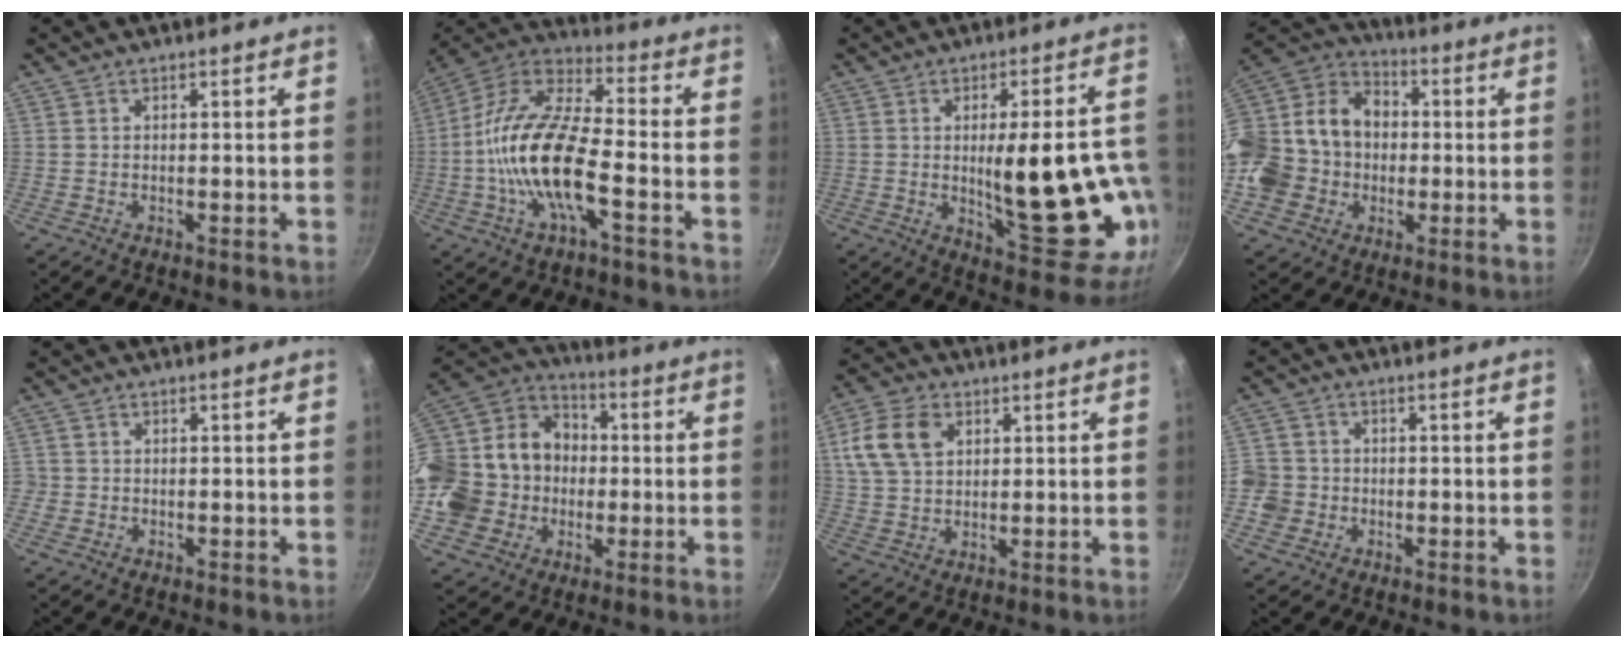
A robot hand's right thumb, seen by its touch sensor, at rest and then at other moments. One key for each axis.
{"total": 18.2, "fx": -4.4, "fy": 6.9, "fz": 16.3, "tx": -0.310, "ty": 0.041, "tz": -0.105}
{"total": 22.0, "fx": -2.4, "fy": 7.5, "fz": 20.6, "tx": -0.251, "ty": -0.010, "tz": -0.015}
{"total": 23.6, "fx": -2.6, "fy": 20.4, "fz": 11.7, "tx": -0.238, "ty": 0.057, "tz": -0.047}
{"total": 1.3, "fx": -0.5, "fy": 1.2, "fz": 0.2, "tx": 0.000, "ty": 0.003, "tz": -0.009}
{"total": 24.0, "fx": -3.0, "fy": 21.2, "fz": 10.9, "tx": -0.214, "ty": 0.053, "tz": -0.044}
{"total": 10.3, "fx": 3.5, "fy": 7.1, "fz": 6.6, "tx": -0.117, "ty": 0.001, "tz": 0.063}
{"total": 6.0, "fx": -1.8, "fy": 5.4, "fz": 1.7, "tx": -0.013, "ty": 0.021, "tz": -0.040}